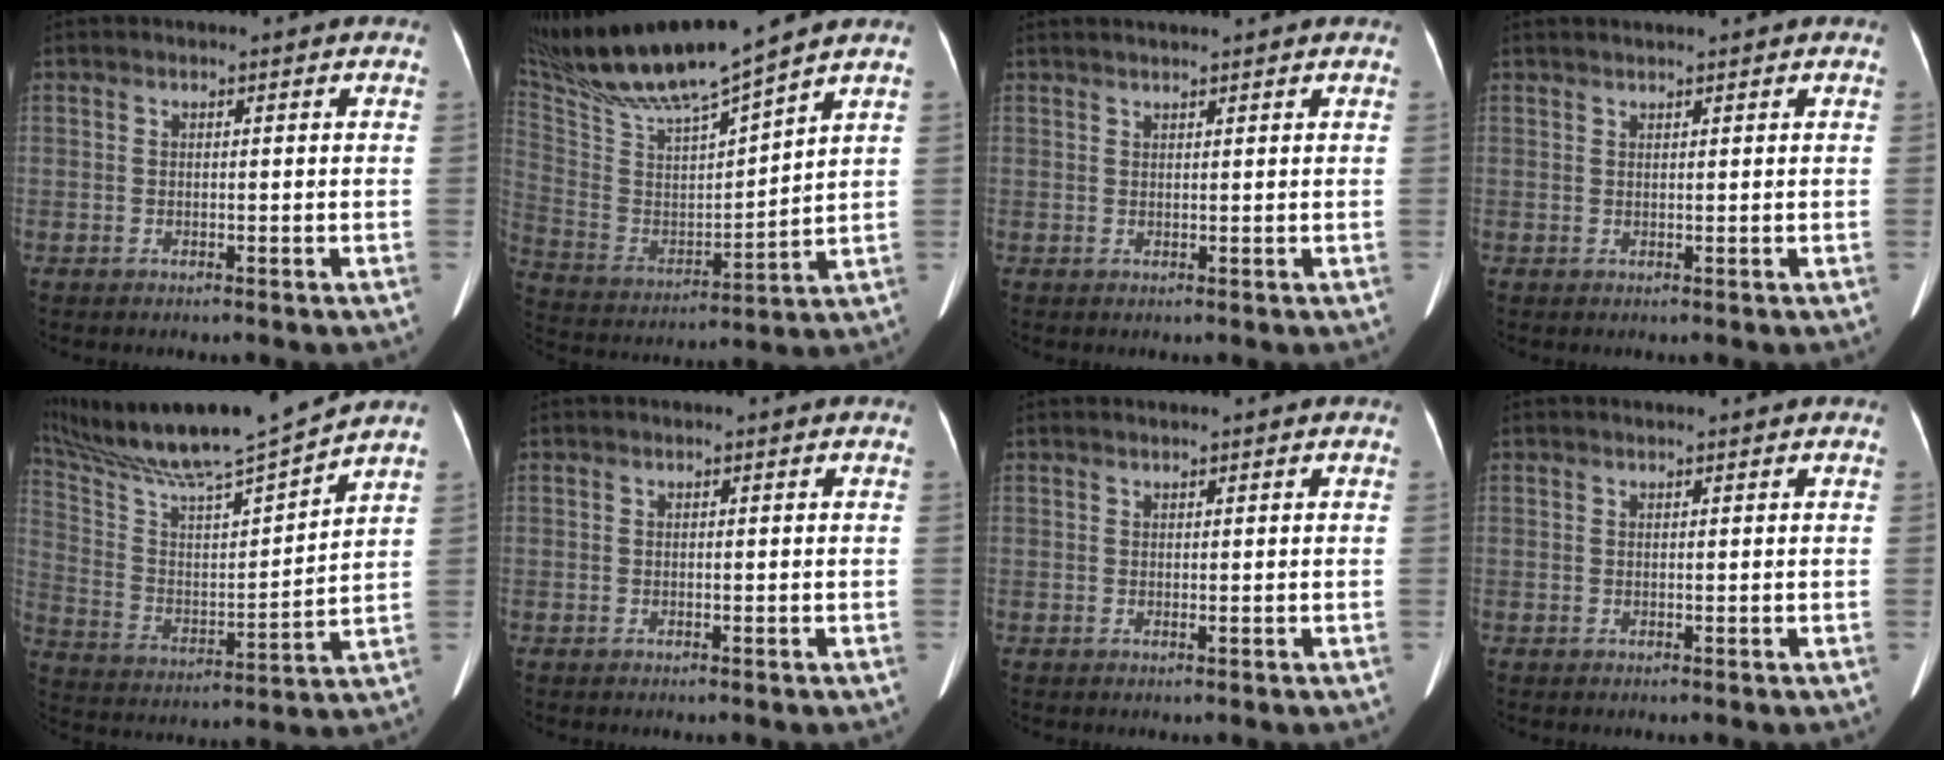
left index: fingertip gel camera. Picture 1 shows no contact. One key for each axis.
{"total": 17.3, "fx": 15.3, "fy": -0.6, "fz": 8.1, "tx": -0.163, "ty": -0.005, "tz": 0.287}
{"total": 3.3, "fx": 3.0, "fy": 0.0, "fz": 1.3, "tx": -0.014, "ty": 0.025, "tz": 0.048}
{"total": 2.3, "fx": 2.1, "fy": 0.0, "fz": 1.0, "tx": -0.009, "ty": 0.023, "tz": 0.036}
{"total": 19.3, "fx": 16.9, "fy": -0.7, "fz": 9.2, "tx": -0.169, "ty": -0.007, "tz": 0.292}
{"total": 0.0}
{"total": 1.0, "fx": 0.8, "fy": 0.0, "fz": 0.6, "tx": -0.008, "ty": 0.010, "tz": 0.017}
{"total": 1.2, "fx": 1.1, "fy": 0.1, "fz": 0.4, "tx": -0.007, "ty": 0.014, "tz": 0.017}